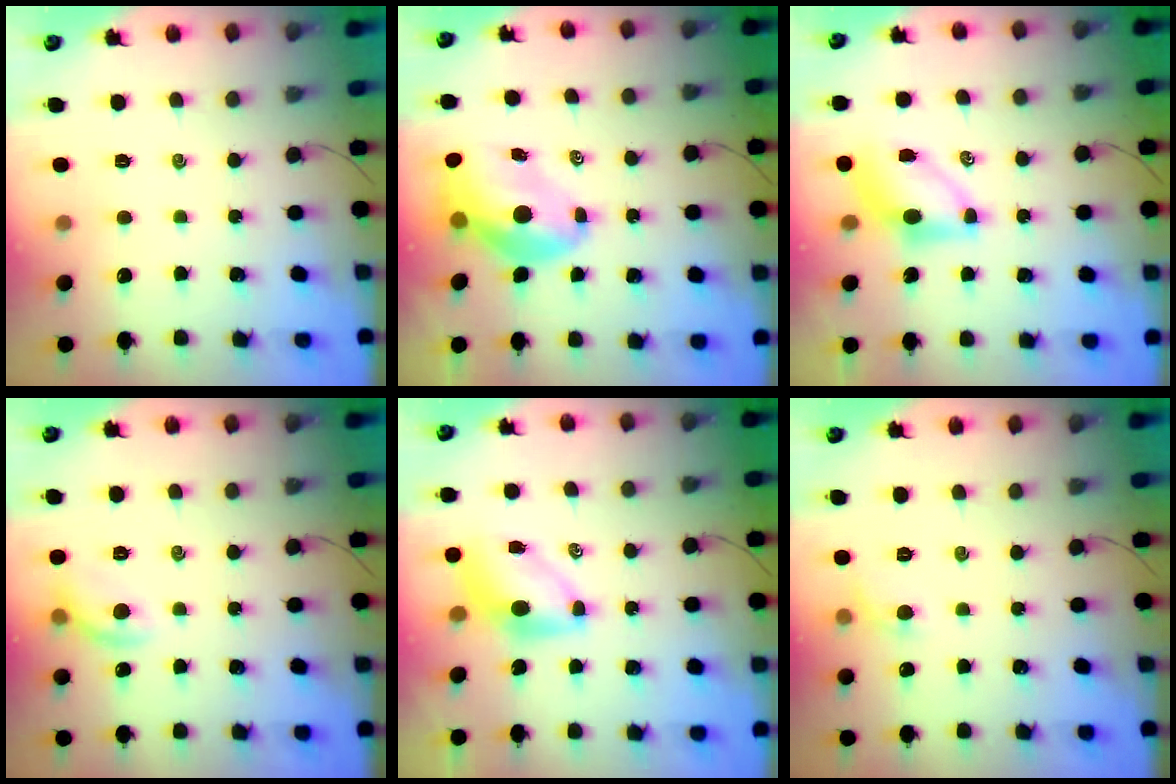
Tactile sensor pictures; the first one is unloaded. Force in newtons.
{"total": 9.4, "press": 8.9, "slide": 3.0}
{"total": 6.9, "press": 6.8, "slide": 0.8}
{"total": 7.9, "press": 7.9, "slide": 0.6}
{"total": 6.5, "press": 6.4, "slide": 1.2}
{"total": 4.2, "press": 3.9, "slide": 1.4}